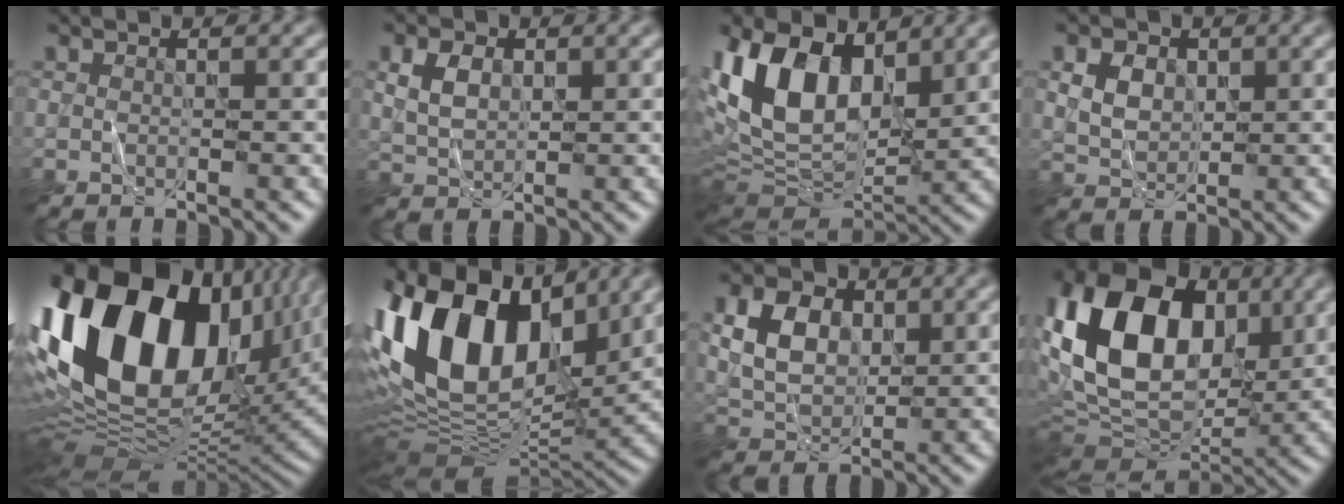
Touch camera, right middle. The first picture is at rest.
{"total": 2.9, "force": [1.0, 2.0, 1.9], "torque": [-0.044, 0.004, 0.021]}
{"total": 13.3, "force": [4.1, 8.1, 9.8], "torque": [-0.208, 0.015, 0.066]}
{"total": 3.2, "force": [1.0, 2.4, 1.8], "torque": [-0.040, 0.000, 0.015]}
{"total": 20.9, "force": [6.0, 12.6, 15.5], "torque": [-0.323, 0.025, 0.097]}
{"total": 18.1, "force": [4.7, 10.4, 14.0], "torque": [-0.279, 0.039, 0.064]}
{"total": 5.5, "force": [1.4, 4.0, 3.6], "torque": [-0.079, 0.005, 0.025]}
{"total": 16.3, "force": [3.8, 11.3, 11.1], "torque": [-0.217, 0.024, 0.063]}